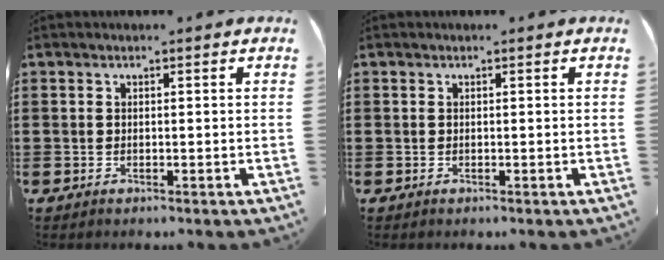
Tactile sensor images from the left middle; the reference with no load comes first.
{"total": 0.0}